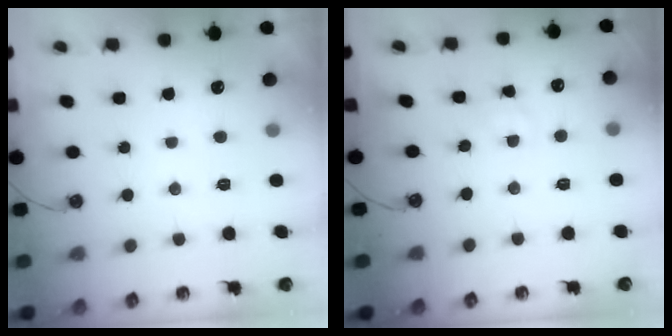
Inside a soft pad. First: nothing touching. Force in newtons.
{"total": 2.4, "press": 2.4, "slide": 0.4}